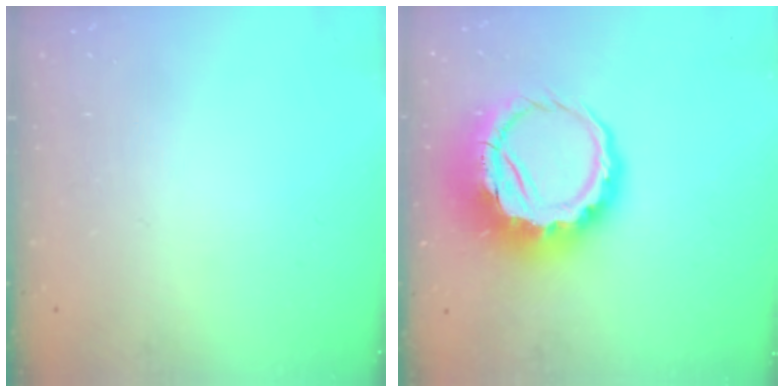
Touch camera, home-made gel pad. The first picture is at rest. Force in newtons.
{"total": 13.8, "press": 13.5, "slide": 2.8}